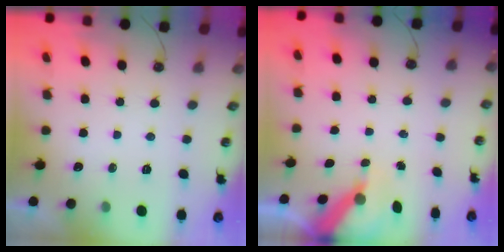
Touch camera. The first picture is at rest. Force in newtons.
{"total": 7.2, "press": 7.2, "slide": 0.9}